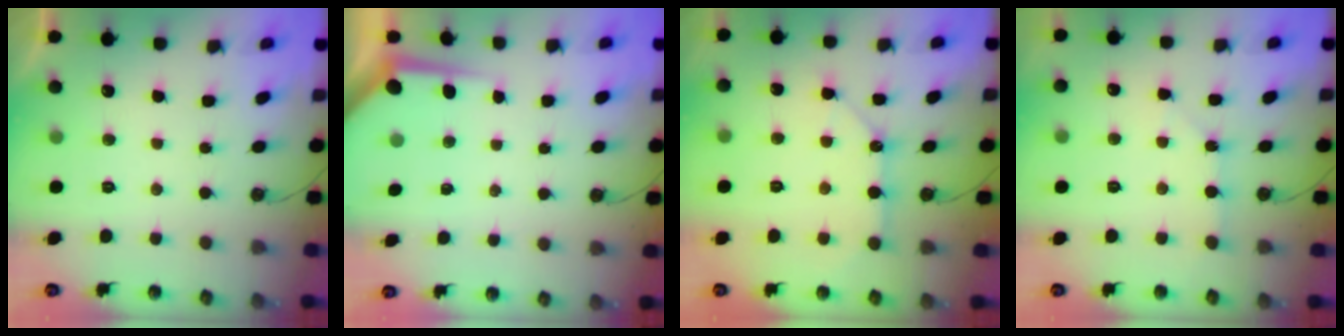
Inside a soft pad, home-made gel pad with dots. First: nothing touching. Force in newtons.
{"total": 4.2, "press": 4.2, "slide": 0.4}
{"total": 10.7, "press": 10.6, "slide": 0.9}
{"total": 1.8, "press": 1.8, "slide": 0.3}